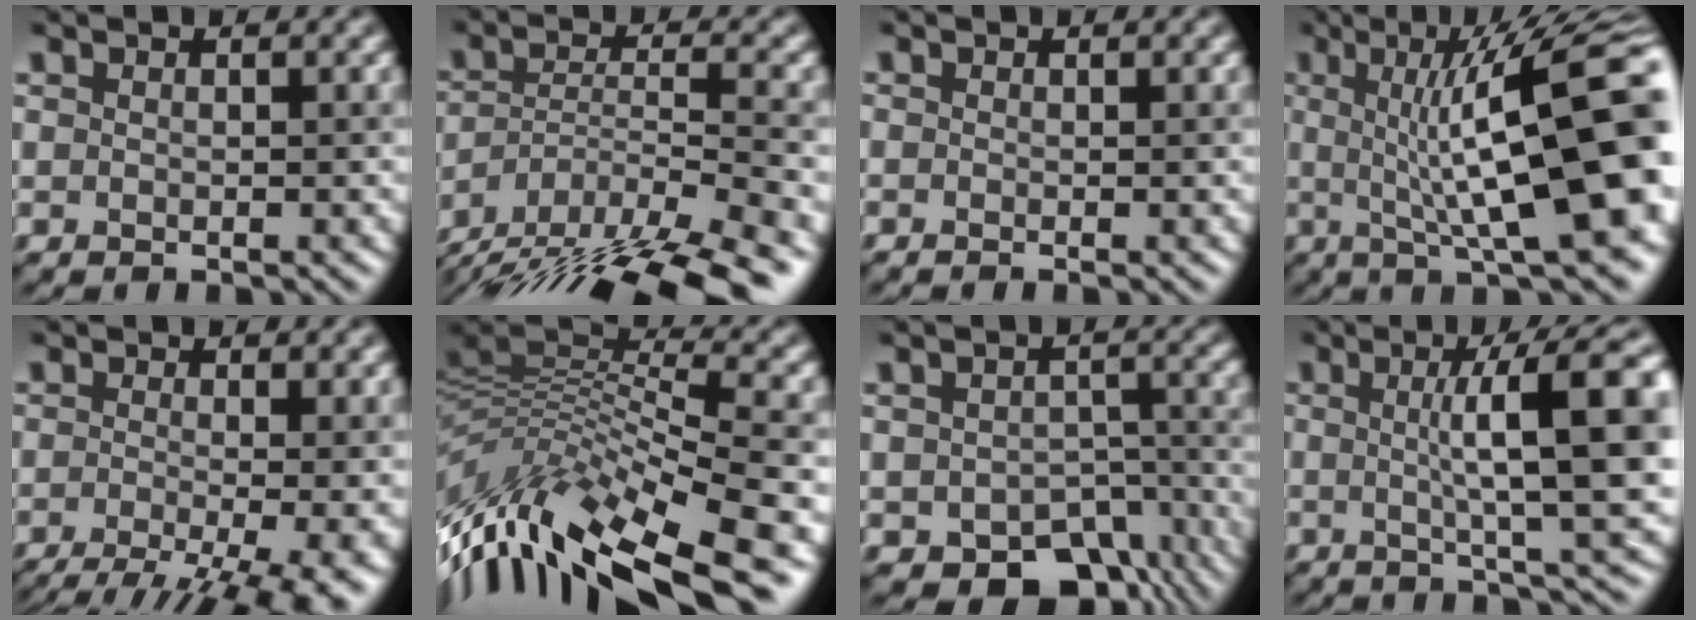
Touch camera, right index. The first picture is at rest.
{"total": 15.9, "force": [-13.7, 3.1, 7.4], "torque": [-0.138, -0.014, -0.204]}
{"total": 0.5, "force": [-0.5, 0.1, 0.2], "torque": [0.005, -0.008, -0.007]}
{"total": 15.8, "force": [1.2, 3.8, 15.3], "torque": [-0.183, 0.021, 0.024]}
{"total": 11.1, "force": [-4.5, 3.9, 9.4], "torque": [-0.107, -0.012, -0.050]}
{"total": 11.9, "force": [-4.2, 4.1, 10.4], "torque": [-0.210, 0.020, -0.062]}
{"total": 8.0, "force": [-4.6, 4.9, 4.3], "torque": [-0.058, -0.035, -0.044]}
{"total": 11.6, "force": [1.4, 2.1, 11.3], "torque": [-0.121, 0.019, 0.024]}